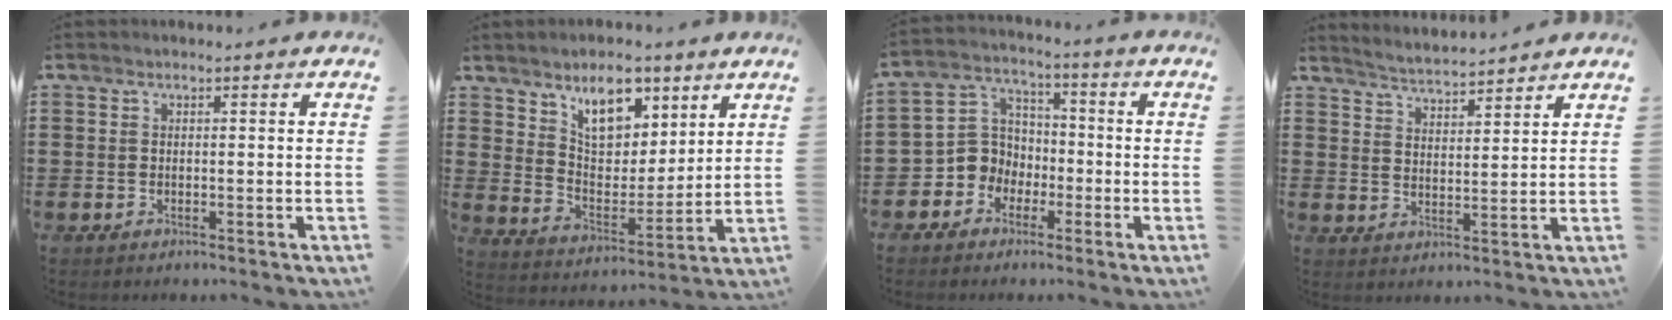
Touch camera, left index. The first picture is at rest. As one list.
[{"total": 9.6, "force": [6.7, 4.9, 4.8], "torque": [-0.083, -0.022, 0.118]}, {"total": 6.5, "force": [-2.4, 5.9, 1.3], "torque": [-0.064, 0.004, -0.052]}, {"total": 3.6, "force": [3.6, -0.5, 0.2], "torque": [-0.019, -0.020, 0.062]}]